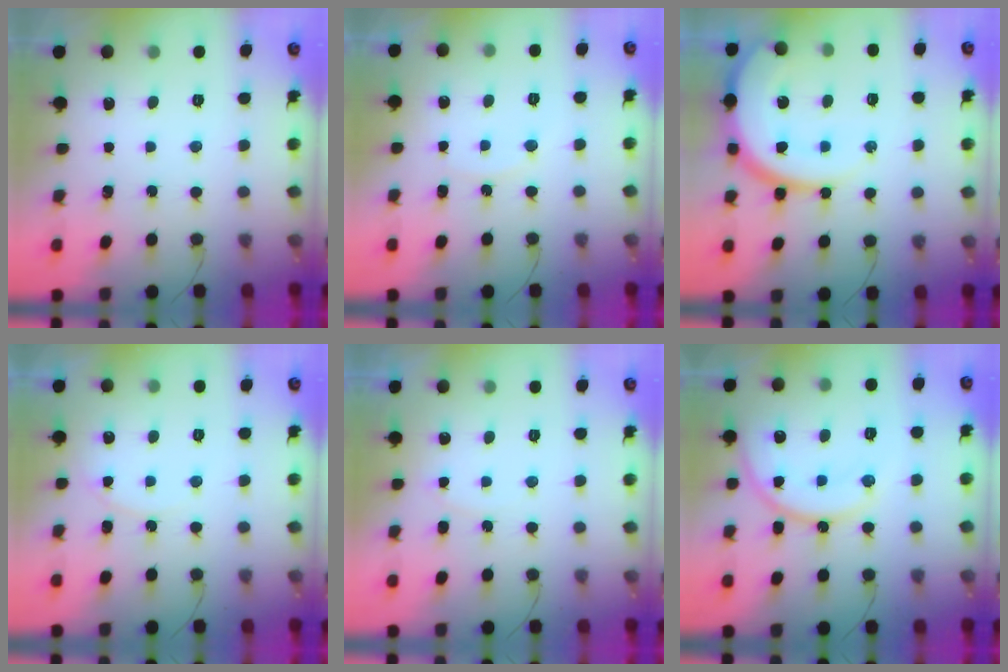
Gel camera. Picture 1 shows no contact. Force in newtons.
{"total": 5.4, "press": 5.4, "slide": 0.6}
{"total": 15.2, "press": 15.1, "slide": 1.6}
{"total": 4.9, "press": 4.8, "slide": 0.6}
{"total": 4.3, "press": 4.3, "slide": 0.5}
{"total": 15.0, "press": 14.9, "slide": 1.6}